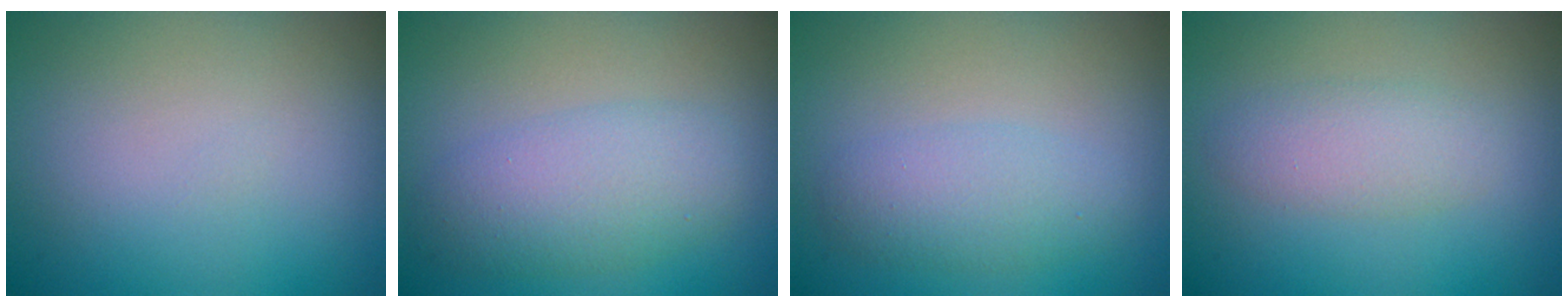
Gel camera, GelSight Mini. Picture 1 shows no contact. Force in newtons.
{"total": 4.1, "press": 4.1, "slide": 0.2}
{"total": 2.5, "press": 2.5, "slide": 0.2}
{"total": 2.4, "press": 2.4, "slide": 0.0}